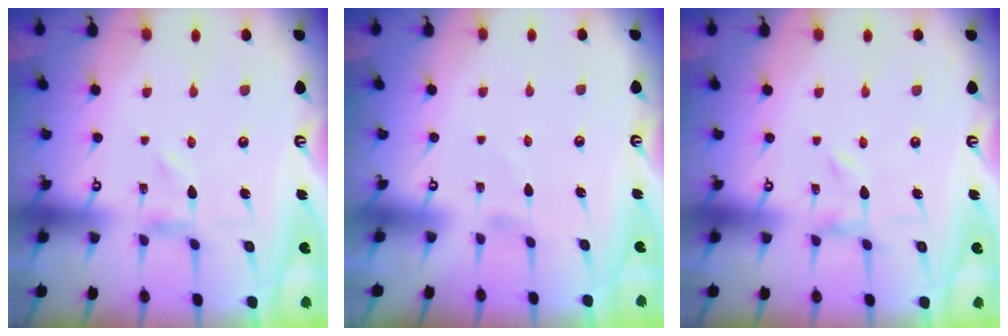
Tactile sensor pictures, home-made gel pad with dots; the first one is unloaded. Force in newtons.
{"total": 1.0, "press": 1.0, "slide": 0.1}
{"total": 0.0}